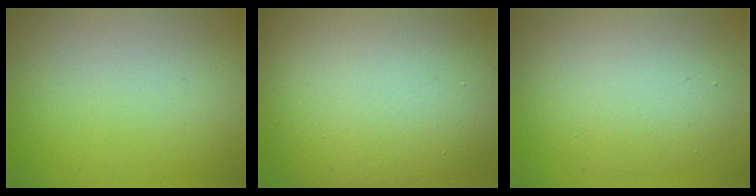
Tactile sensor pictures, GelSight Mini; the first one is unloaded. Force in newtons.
{"total": 15.8, "press": 15.8, "slide": 1.0}
{"total": 6.8, "press": 6.7, "slide": 0.5}